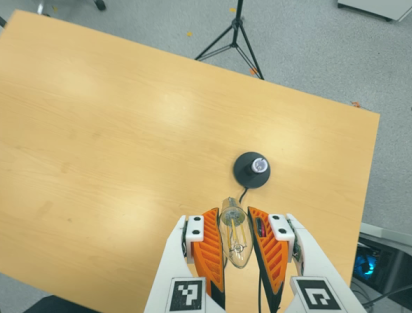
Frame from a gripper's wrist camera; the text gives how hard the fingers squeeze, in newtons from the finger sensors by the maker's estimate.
{"total": 19.9, "left": 21.4, "right": 18.5}